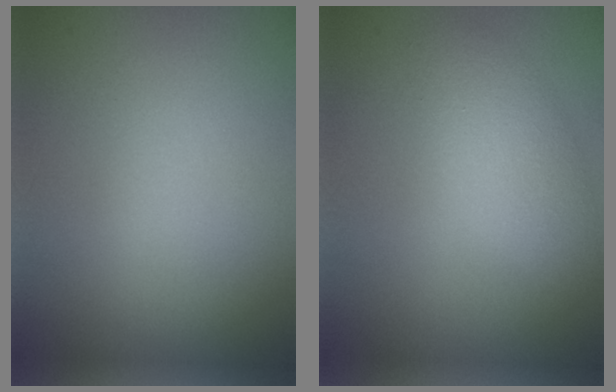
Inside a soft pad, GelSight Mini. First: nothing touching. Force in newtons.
{"total": 2.9, "press": 2.9, "slide": 0.3}